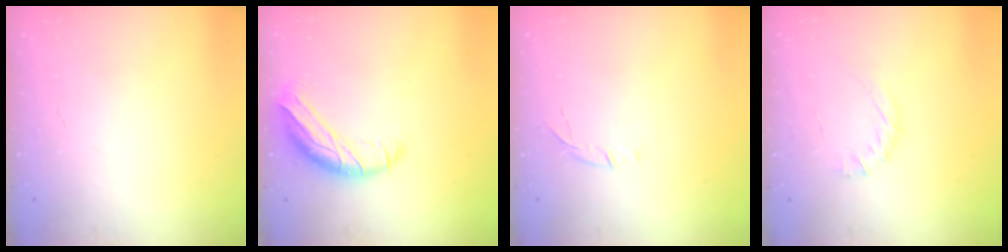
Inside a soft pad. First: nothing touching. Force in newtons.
{"total": 10.8, "press": 10.5, "slide": 2.6}
{"total": 4.2, "press": 4.0, "slide": 1.1}
{"total": 3.9, "press": 3.8, "slide": 1.1}